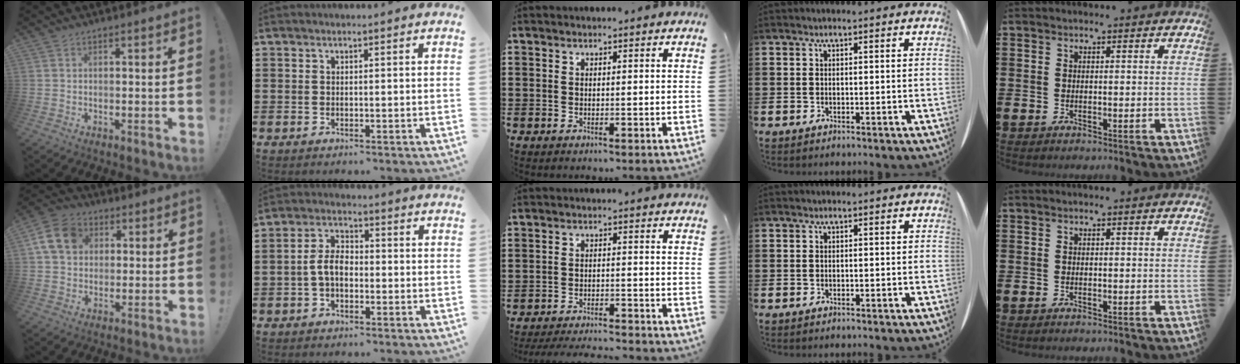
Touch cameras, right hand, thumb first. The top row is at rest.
{"thumb": {"total": 12.2, "force": [3.5, 9.7, 6.6], "torque": [-0.113, 0.002, 0.073]}, "index": {"total": 5.0, "force": [-1.2, 2.9, 4.0], "torque": [-0.101, 0.000, -0.031]}, "middle": {"total": 3.4, "force": [-3.3, 0.0, 0.6], "torque": [-0.010, 0.001, -0.069]}}